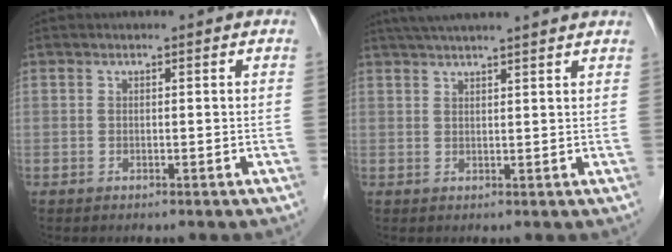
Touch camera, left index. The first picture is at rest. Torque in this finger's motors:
{"motor_torque": [-0.12, -0.48, 0.63, 0.13]}